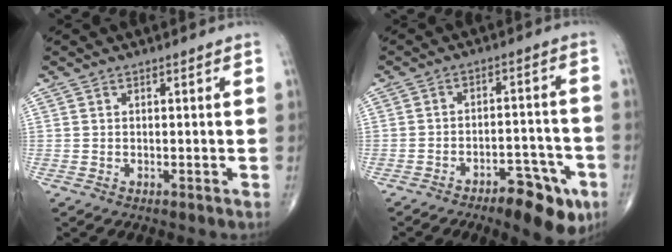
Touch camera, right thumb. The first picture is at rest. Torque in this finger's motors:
{"motor_torque": [1.10, 1.27, 0.06, -0.20, 0.21]}